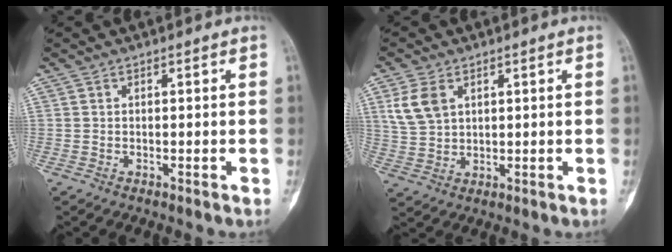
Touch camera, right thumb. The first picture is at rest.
{"total": 6.4, "force": [2.6, 4.2, 4.1], "torque": [-0.079, -0.004, 0.061]}